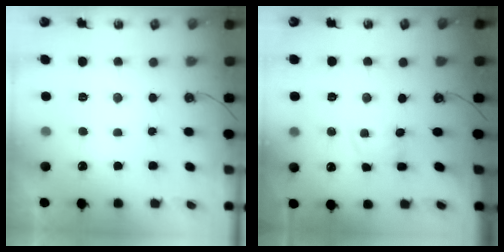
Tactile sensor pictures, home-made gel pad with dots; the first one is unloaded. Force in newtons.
{"total": 1.9, "press": 1.9, "slide": 0.2}